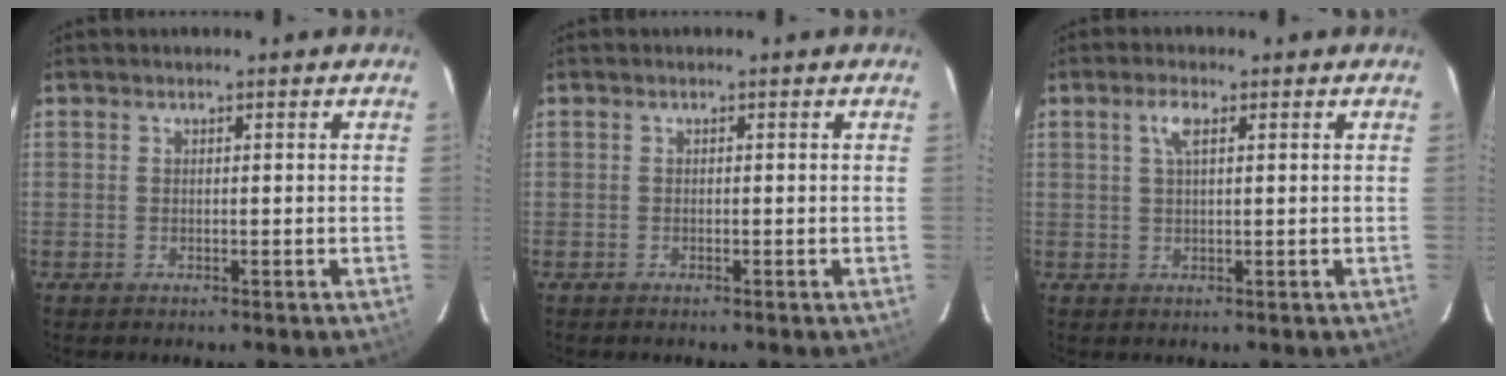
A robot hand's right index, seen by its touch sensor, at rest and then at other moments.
{"total": 0.0}
{"total": 2.7, "force": [1.1, 0.9, 2.3], "torque": [-0.049, 0.007, 0.021]}